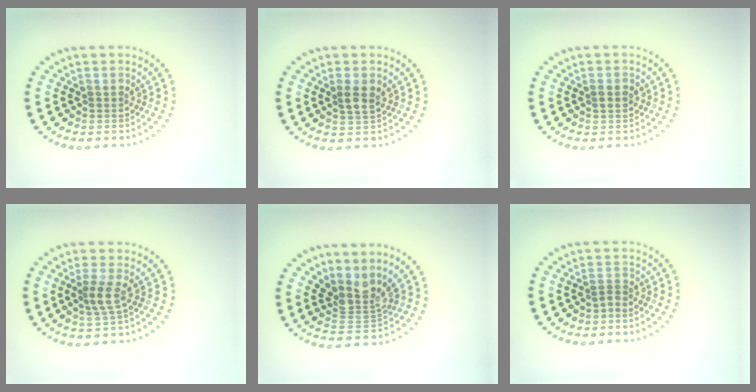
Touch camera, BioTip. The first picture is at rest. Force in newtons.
{"total": 1.8, "press": 1.8, "slide": 0.5}
{"total": 1.1, "press": 1.1, "slide": 0.1}
{"total": 2.2, "press": 1.6, "slide": 1.4}
{"total": 3.6, "press": 2.8, "slide": 2.3}
{"total": 0.8, "press": 0.5, "slide": 0.7}